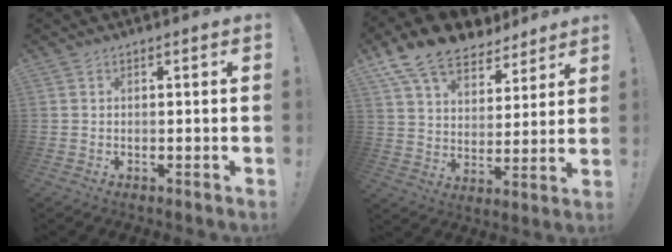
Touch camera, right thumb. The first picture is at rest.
{"total": 14.0, "force": [10.3, 7.5, 5.7], "torque": [-0.105, -0.071, 0.194]}